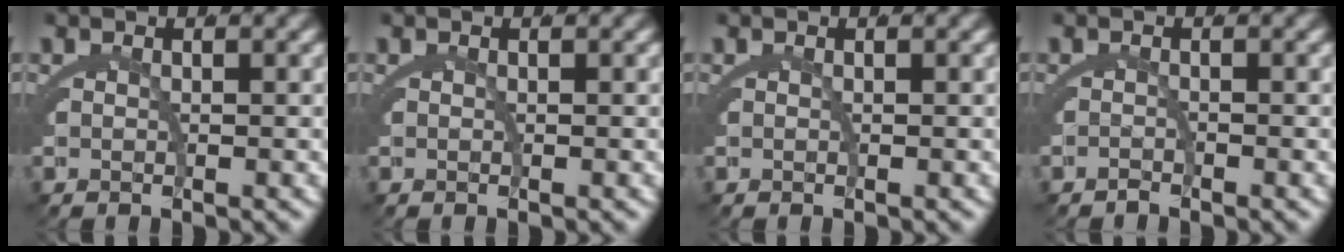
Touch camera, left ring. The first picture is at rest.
{"total": 0.0}
{"total": 0.0}
{"total": 1.1, "force": [-0.8, -0.7, -0.2], "torque": [0.009, -0.005, -0.013]}